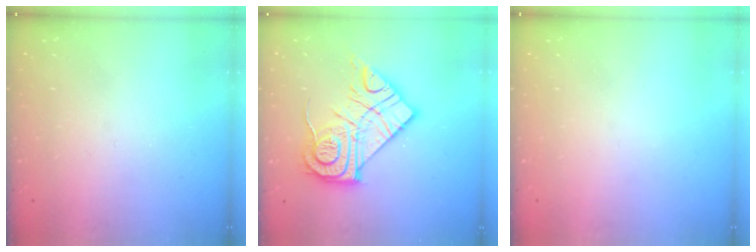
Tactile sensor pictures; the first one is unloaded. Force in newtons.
{"total": 18.2, "press": 18.1, "slide": 1.2}
{"total": 0.0}